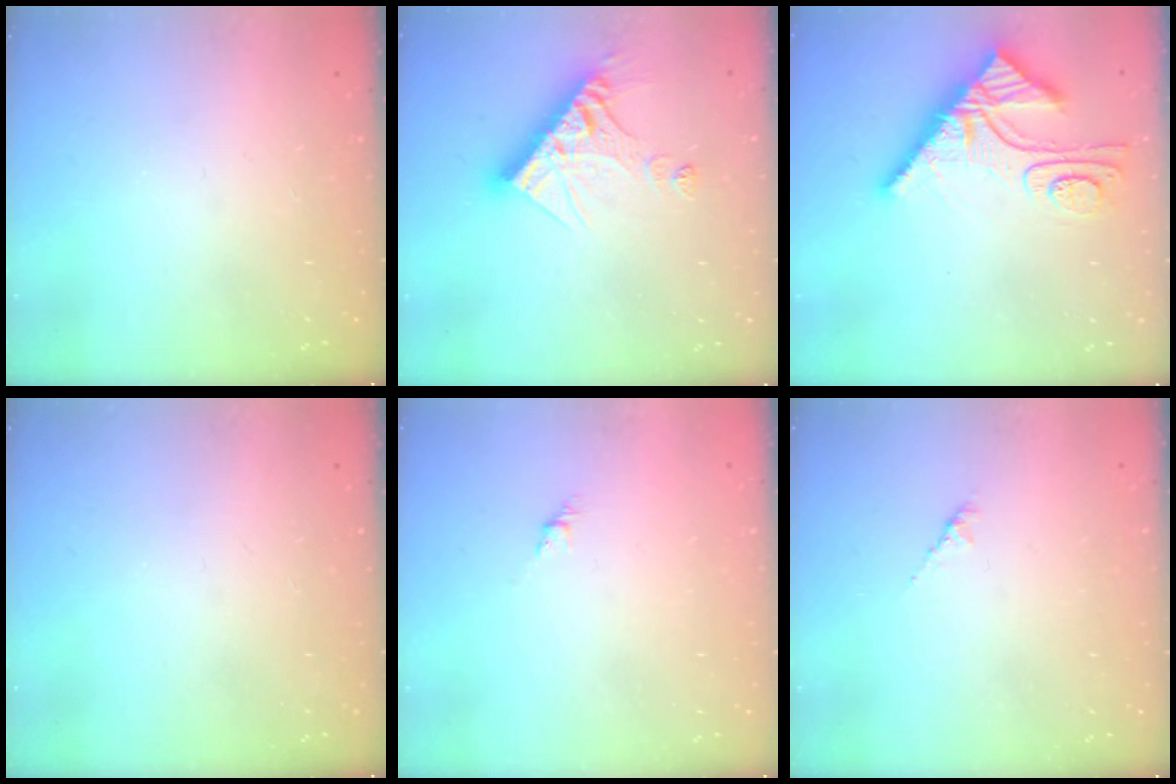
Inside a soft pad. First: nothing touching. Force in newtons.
{"total": 13.2, "press": 13.1, "slide": 1.2}
{"total": 14.1, "press": 14.1, "slide": 0.9}
{"total": 0.0}
{"total": 3.0, "press": 2.9, "slide": 0.7}
{"total": 1.5, "press": 1.4, "slide": 0.5}